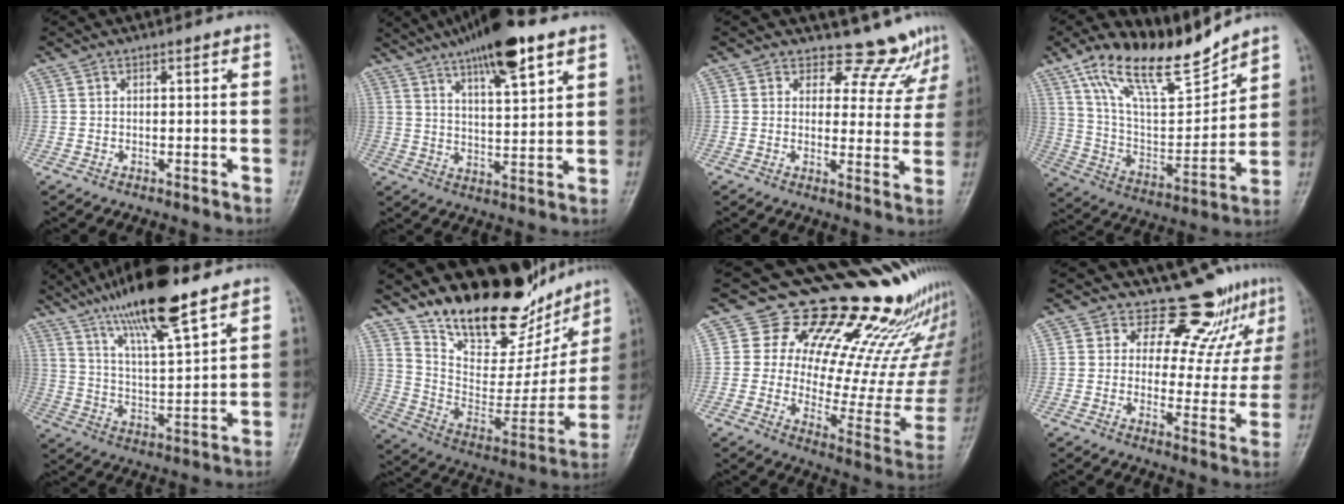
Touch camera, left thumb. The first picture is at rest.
{"total": 15.0, "force": [9.4, 3.5, 11.1], "torque": [-0.167, -0.031, 0.155]}
{"total": 7.7, "force": [6.8, 3.5, 0.5], "torque": [0.028, -0.057, 0.075]}
{"total": 17.7, "force": [14.3, 4.8, 9.2], "torque": [-0.129, -0.074, 0.268]}
{"total": 16.1, "force": [11.2, 2.6, 11.2], "torque": [-0.191, -0.049, 0.204]}
{"total": 22.9, "force": [18.6, 9.1, 9.9], "torque": [-0.107, -0.106, 0.301]}
{"total": 22.7, "force": [18.3, 8.2, 10.6], "torque": [-0.080, -0.149, 0.241]}
{"total": 11.2, "force": [9.4, 4.8, 3.9], "torque": [-0.010, -0.069, 0.110]}